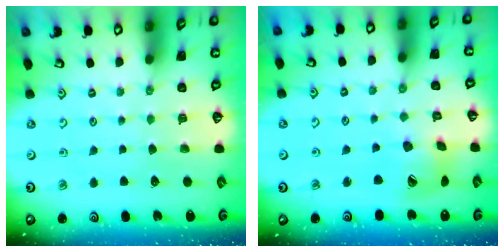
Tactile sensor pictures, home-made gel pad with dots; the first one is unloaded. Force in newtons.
{"total": 14.9, "press": 14.7, "slide": 2.3}